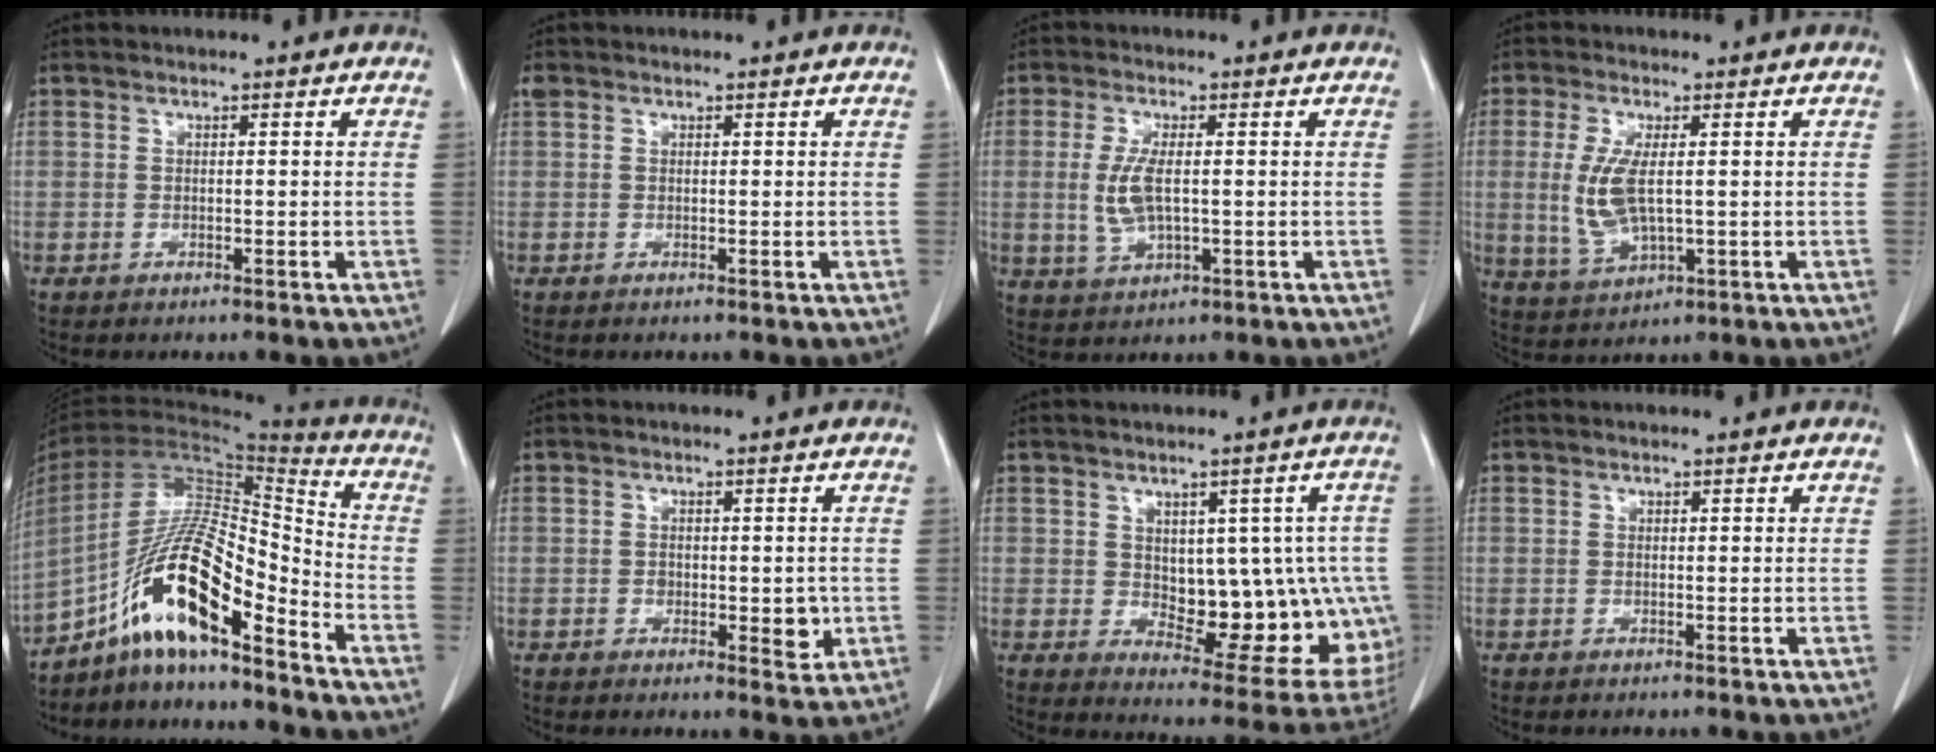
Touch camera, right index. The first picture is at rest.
{"total": 0.9, "force": [0.4, 0.7, 0.4], "torque": [-0.016, 0.017, 0.009]}
{"total": 5.7, "force": [-0.1, 2.0, 5.3], "torque": [-0.124, -0.004, 0.004]}
{"total": 7.3, "force": [0.3, 2.3, 6.9], "torque": [-0.160, -0.008, 0.012]}
{"total": 15.4, "force": [-9.9, 2.4, 11.5], "torque": [-0.217, 0.016, -0.177]}
{"total": 4.4, "force": [-0.8, 2.4, 3.6], "torque": [-0.040, -0.003, -0.006]}
{"total": 15.9, "force": [-0.4, 8.2, 13.7], "torque": [-0.132, 0.012, 0.020]}
{"total": 0.0}